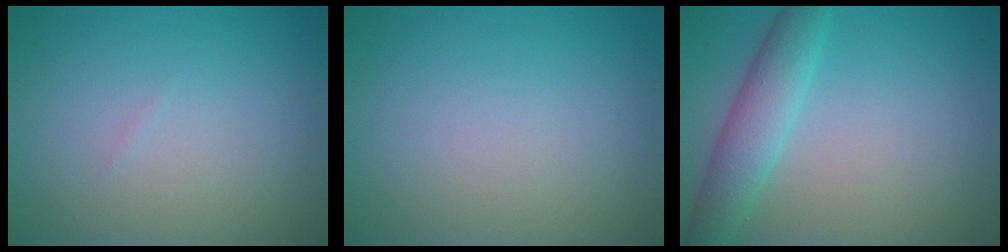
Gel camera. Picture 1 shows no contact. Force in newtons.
{"total": 0.0}
{"total": 4.0, "press": 4.0, "slide": 0.2}